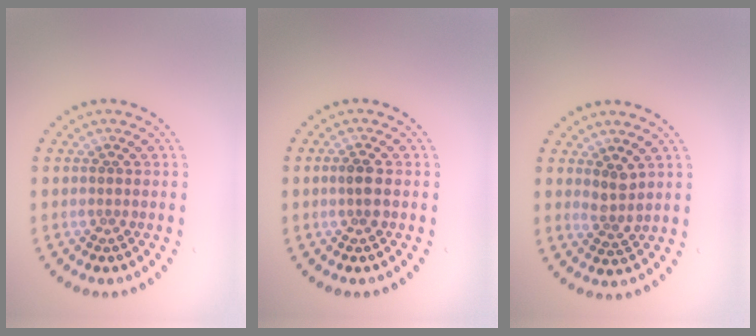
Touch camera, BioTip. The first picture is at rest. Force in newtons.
{"total": 1.6, "press": 1.5, "slide": 0.3}
{"total": 1.9, "press": 1.5, "slide": 1.1}